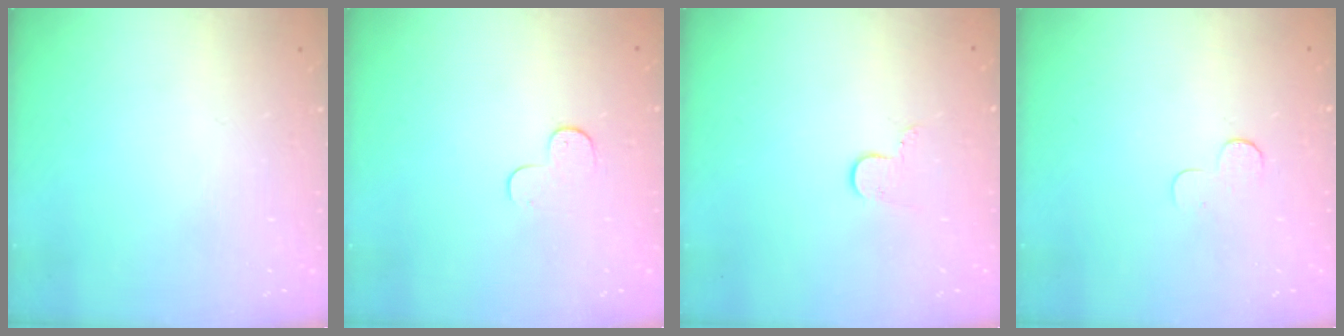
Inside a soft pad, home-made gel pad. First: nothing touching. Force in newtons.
{"total": 4.8, "press": 4.8, "slide": 0.5}
{"total": 4.6, "press": 4.5, "slide": 0.5}
{"total": 4.9, "press": 4.8, "slide": 0.5}